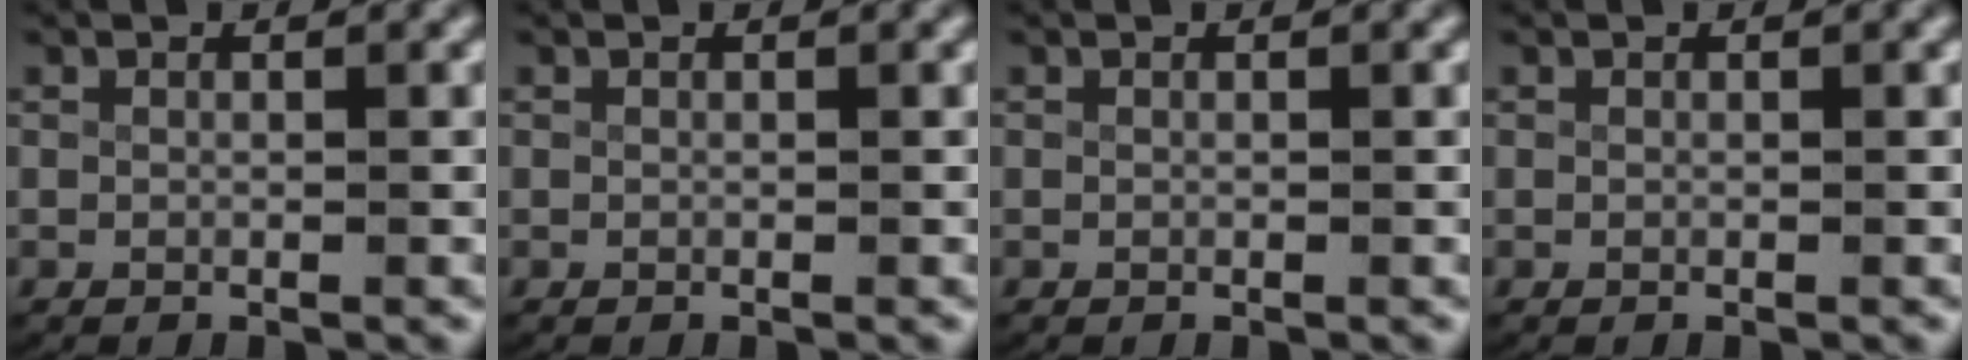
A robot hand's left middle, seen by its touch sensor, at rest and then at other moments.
{"total": 0.0}
{"total": 0.0}
{"total": 0.0}